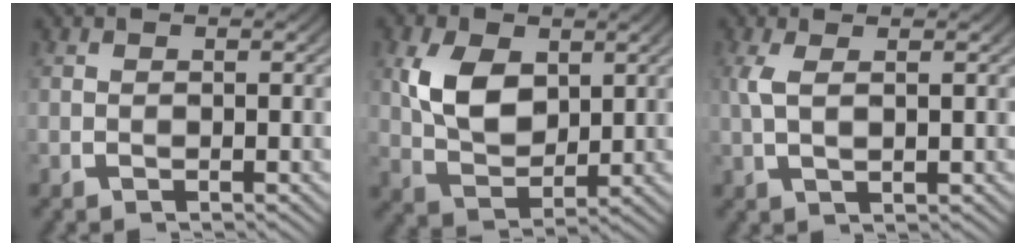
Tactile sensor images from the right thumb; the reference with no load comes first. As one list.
[{"total": 7.1, "force": [1.0, 4.8, 5.1], "torque": [-0.120, -0.034, 0.034]}, {"total": 2.5, "force": [0.9, 0.8, 2.2], "torque": [-0.054, -0.002, 0.024]}]